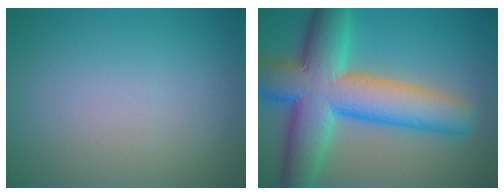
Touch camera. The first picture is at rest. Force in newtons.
{"total": 12.1, "press": 12.1, "slide": 0.5}